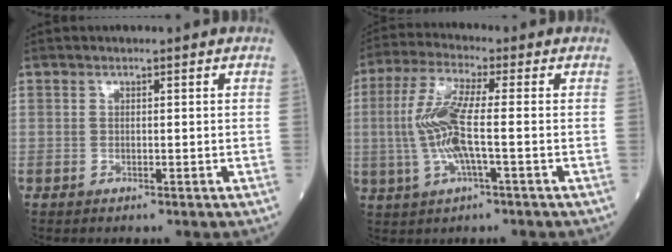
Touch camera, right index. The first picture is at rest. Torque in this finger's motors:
{"motor_torque": [0.70, 0.31, 0.29, 0.21]}